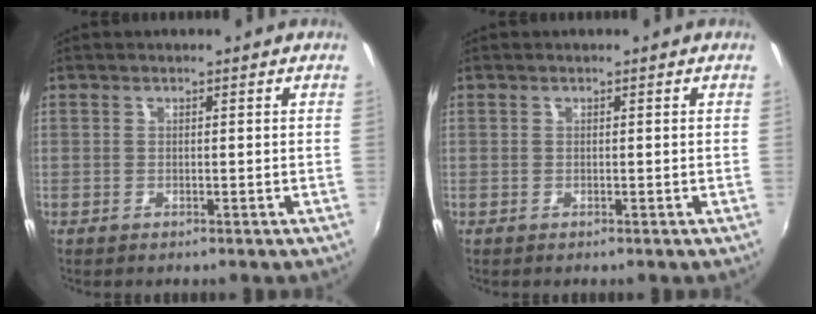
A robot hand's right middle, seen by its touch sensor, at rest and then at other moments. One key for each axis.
{"total": 0.0}